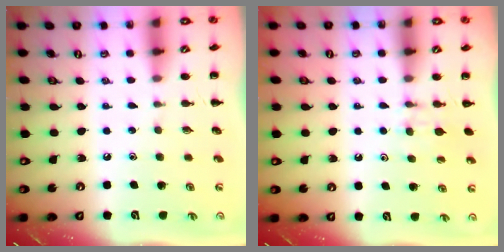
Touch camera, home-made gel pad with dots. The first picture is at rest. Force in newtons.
{"total": 5.2, "press": 4.8, "slide": 2.0}